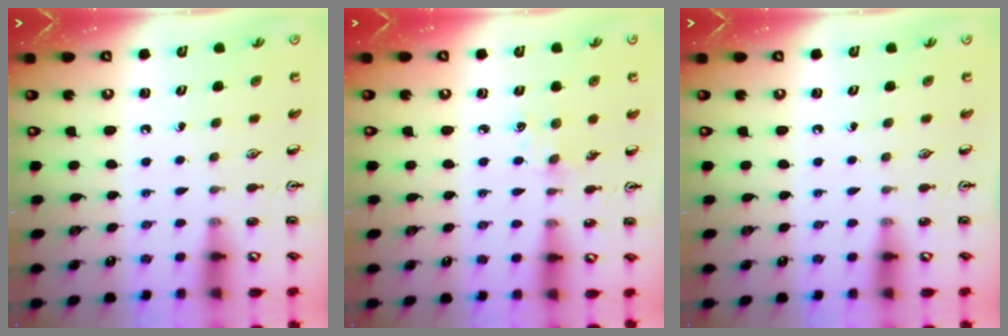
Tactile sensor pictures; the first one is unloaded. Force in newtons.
{"total": 4.3, "press": 4.3, "slide": 0.5}
{"total": 0.0}